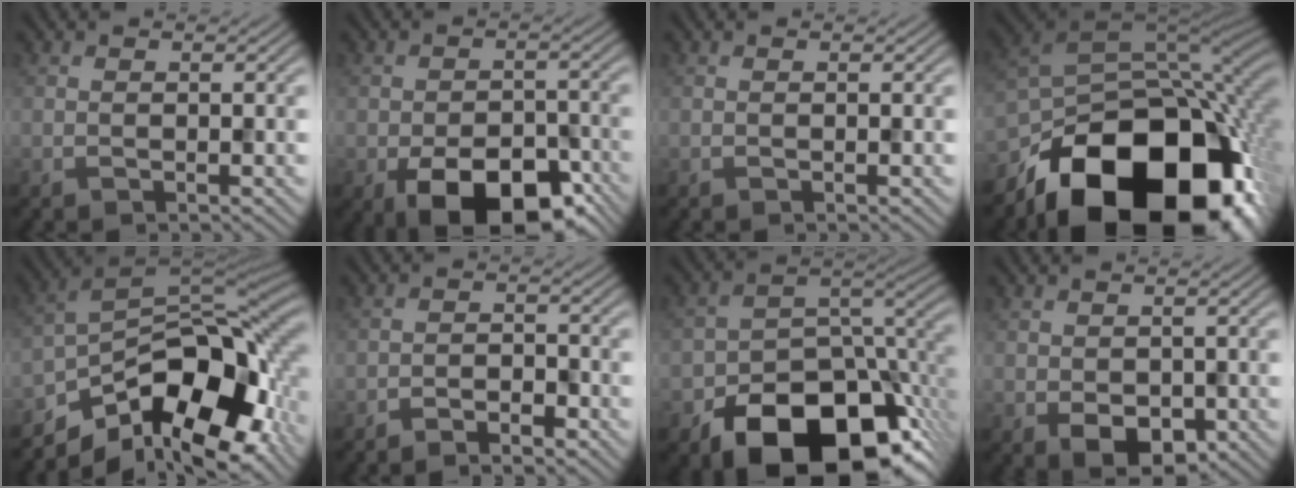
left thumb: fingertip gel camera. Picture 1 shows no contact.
{"total": 11.0, "force": [-5.9, 5.9, 7.2], "torque": [-0.127, -0.024, -0.083]}
{"total": 0.0}
{"total": 21.3, "force": [-11.4, 12.2, 13.2], "torque": [-0.231, -0.059, -0.158]}
{"total": 15.9, "force": [-9.1, 7.7, 10.6], "torque": [-0.172, -0.018, -0.158]}
{"total": 2.8, "force": [-2.4, 1.0, 1.1], "torque": [-0.016, 0.006, -0.046]}
{"total": 17.3, "force": [-10.3, 9.8, 9.8], "torque": [-0.147, -0.053, -0.160]}
{"total": 3.6, "force": [-1.2, 2.5, 2.3], "torque": [-0.050, -0.012, -0.017]}